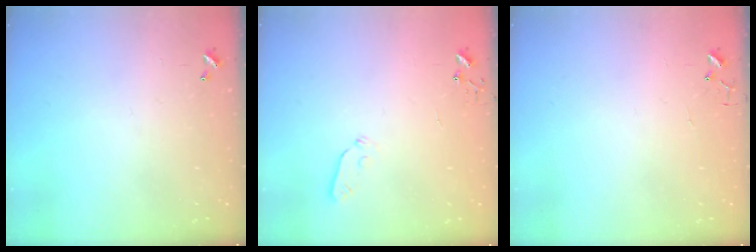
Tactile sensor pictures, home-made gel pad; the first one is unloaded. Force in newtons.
{"total": 3.9, "press": 3.8, "slide": 0.8}
{"total": 4.2, "press": 4.1, "slide": 0.3}